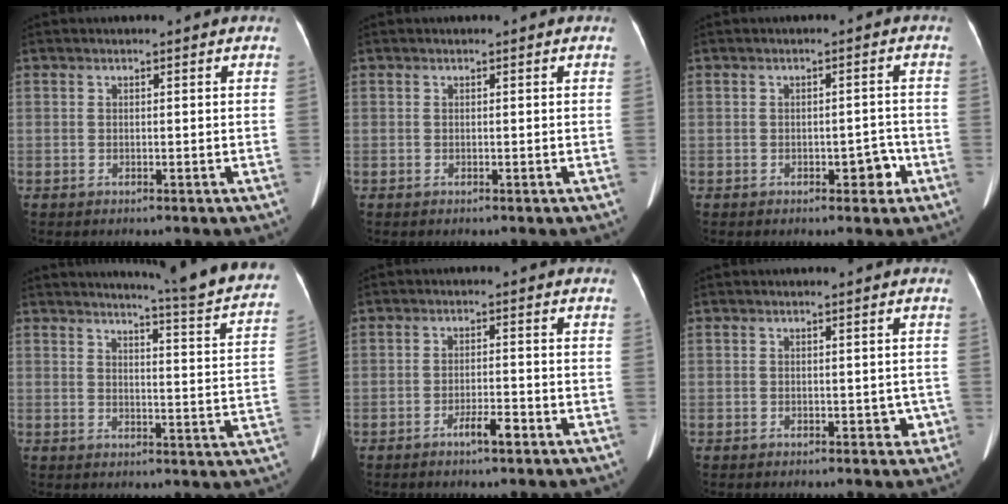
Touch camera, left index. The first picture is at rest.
{"total": 0.0}
{"total": 3.0, "force": [-1.5, 1.5, 2.1], "torque": [-0.019, 0.008, -0.017]}
{"total": 16.6, "force": [15.5, -1.0, 5.9], "torque": [-0.078, -0.095, 0.165]}
{"total": 3.1, "force": [-2.0, 0.4, 2.4], "torque": [-0.041, 0.000, -0.035]}
{"total": 1.8, "force": [-0.6, 1.4, 1.1], "torque": [-0.005, 0.008, -0.005]}